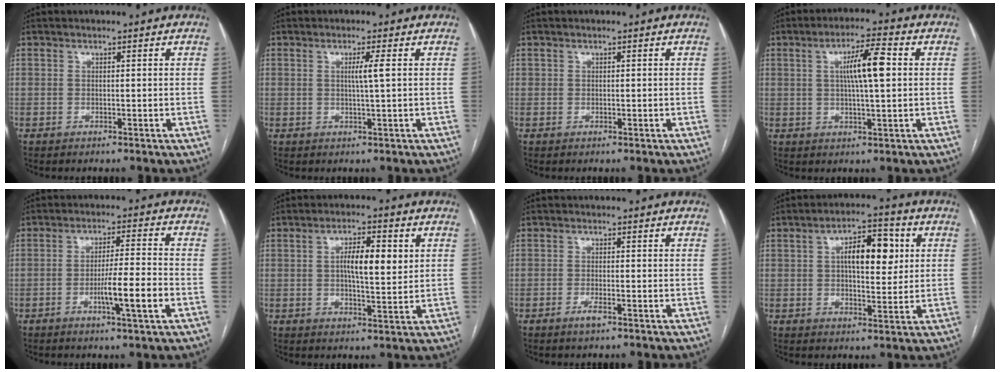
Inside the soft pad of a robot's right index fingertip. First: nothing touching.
{"total": 2.3, "force": [0.4, -0.4, 2.2], "torque": [-0.040, -0.002, 0.007]}
{"total": 0.0}
{"total": 7.6, "force": [1.3, 0.8, 7.4], "torque": [-0.129, 0.011, 0.020]}
{"total": 7.7, "force": [-2.8, -0.2, 7.2], "torque": [-0.120, -0.005, -0.048]}
{"total": 6.1, "force": [1.4, 1.5, 5.8], "torque": [-0.098, 0.004, 0.024]}
{"total": 2.1, "force": [-1.2, 0.3, 1.6], "torque": [-0.031, -0.002, -0.023]}
{"total": 9.1, "force": [2.1, 3.7, 8.1], "torque": [-0.126, 0.021, 0.031]}